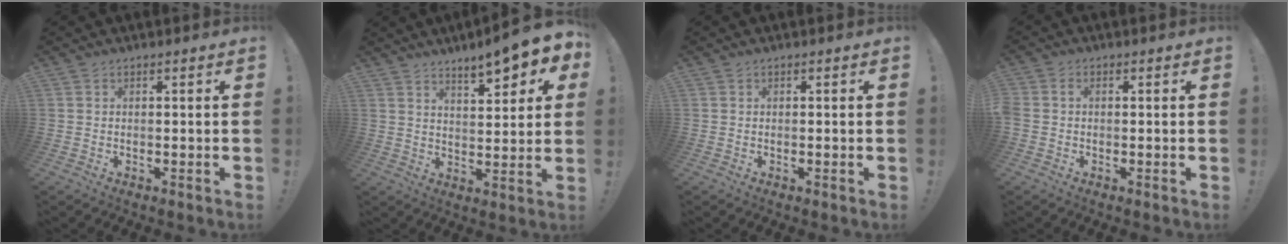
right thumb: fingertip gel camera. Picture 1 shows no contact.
{"total": 8.6, "force": [6.4, 1.3, 5.7], "torque": [-0.075, -0.053, 0.106]}
{"total": 0.0}
{"total": 1.5, "force": [-0.3, 1.2, 0.8], "torque": [-0.021, 0.005, -0.004]}